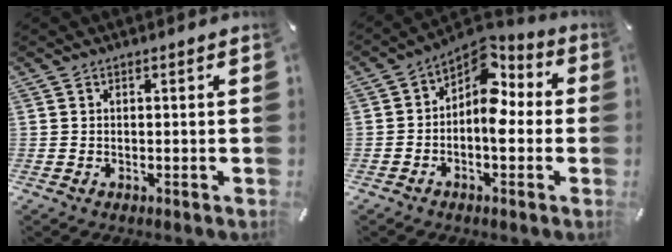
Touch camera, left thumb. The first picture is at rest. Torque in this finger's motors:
{"motor_torque": [0.15, 0.85, 0.56, 0.39, 0.09]}